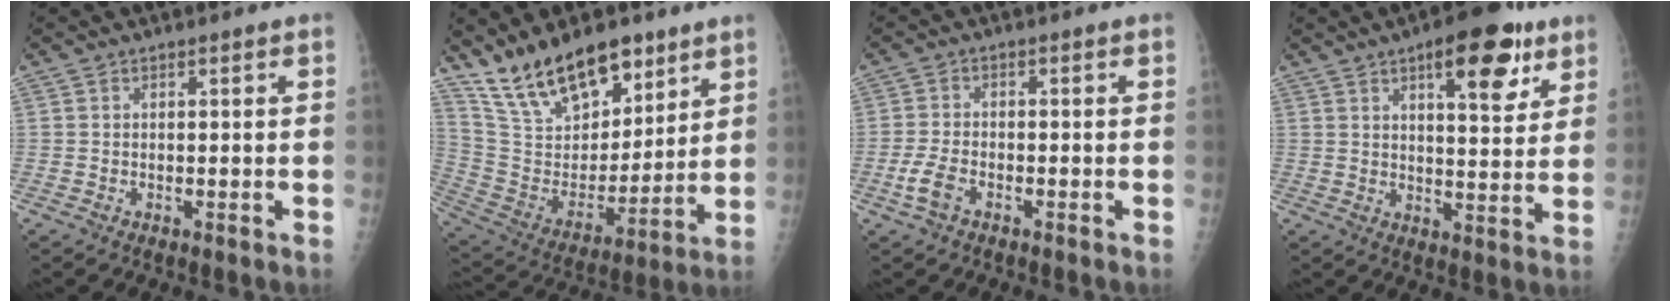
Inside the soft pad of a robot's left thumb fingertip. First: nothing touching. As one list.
[{"total": 19.1, "force": [13.8, 8.8, 9.7], "torque": [-0.124, -0.068, 0.256]}, {"total": 3.9, "force": [-1.9, 2.0, 2.7], "torque": [-0.066, 0.008, -0.039]}, {"total": 12.1, "force": [6.3, 4.9, 9.2], "torque": [-0.089, -0.021, 0.080]}]